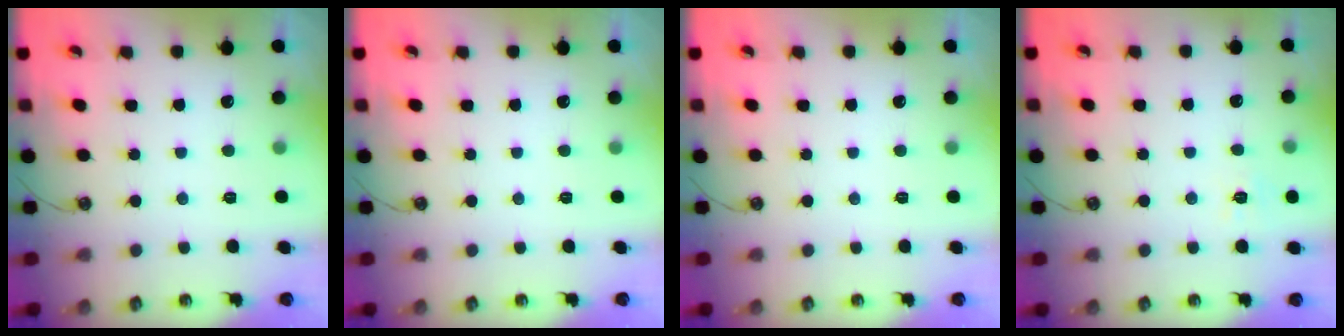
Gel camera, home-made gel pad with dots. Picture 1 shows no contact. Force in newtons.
{"total": 0.0}
{"total": 0.0}
{"total": 6.7, "press": 6.6, "slide": 0.8}